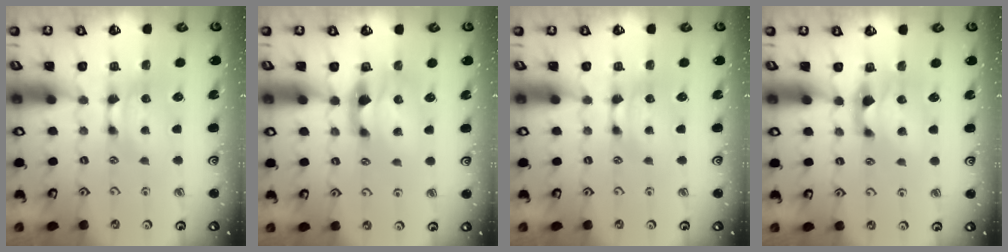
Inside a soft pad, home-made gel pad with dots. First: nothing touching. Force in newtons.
{"total": 3.1, "press": 2.8, "slide": 1.3}
{"total": 0.0}
{"total": 1.8, "press": 1.2, "slide": 1.4}